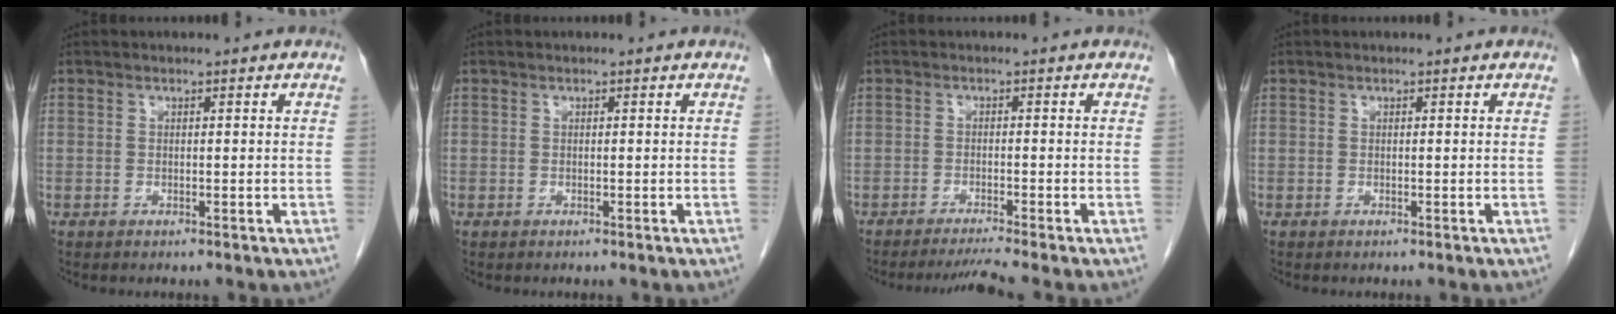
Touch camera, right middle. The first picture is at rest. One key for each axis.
{"total": 0.0}
{"total": 3.5, "fx": -2.9, "fy": -1.8, "fz": 0.9, "tx": -0.024, "ty": -0.017, "tz": -0.051}
{"total": 0.0}